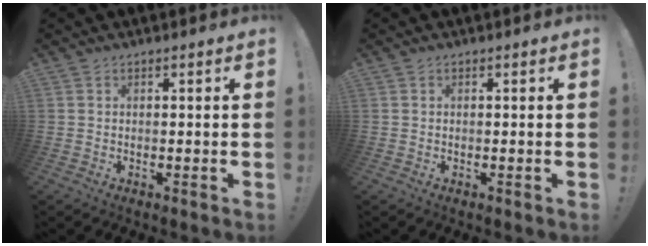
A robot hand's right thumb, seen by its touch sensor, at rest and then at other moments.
{"total": 0.0}